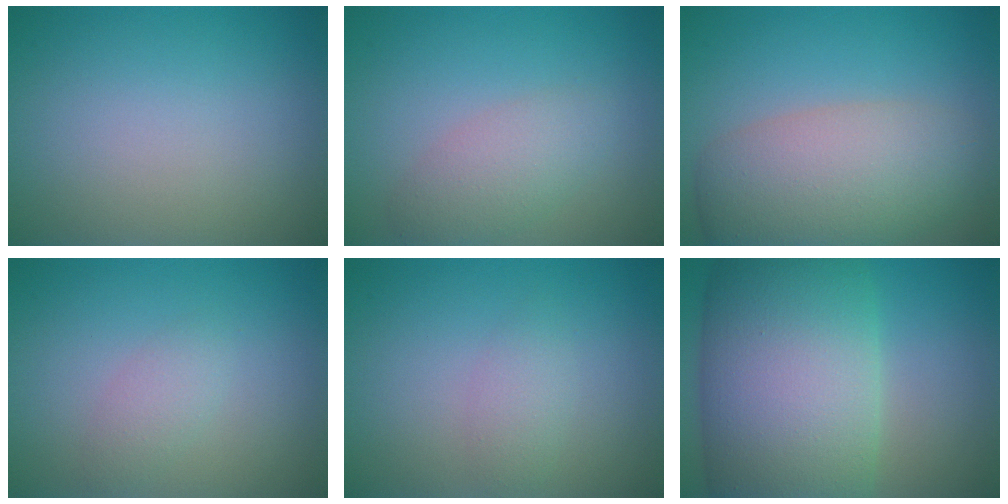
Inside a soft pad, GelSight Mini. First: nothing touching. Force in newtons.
{"total": 3.0, "press": 3.0, "slide": 0.1}
{"total": 7.6, "press": 7.6, "slide": 0.3}
{"total": 1.5, "press": 1.5, "slide": 0.1}
{"total": 1.6, "press": 1.6, "slide": 0.1}
{"total": 15.7, "press": 15.7, "slide": 0.8}